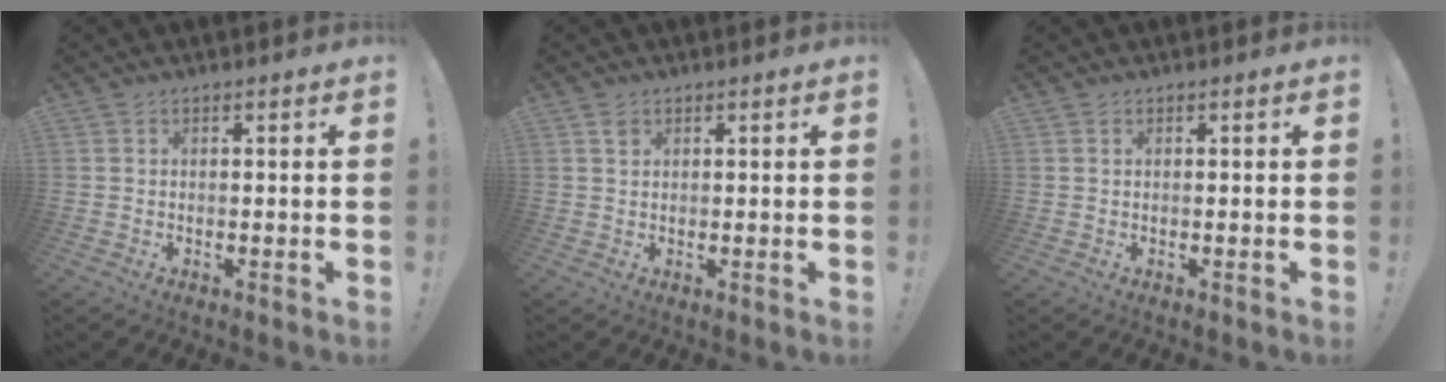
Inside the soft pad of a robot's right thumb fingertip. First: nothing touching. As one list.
[{"total": 1.4, "force": [0.9, 0.9, 0.6], "torque": [0.002, -0.006, 0.015]}, {"total": 0.0}]